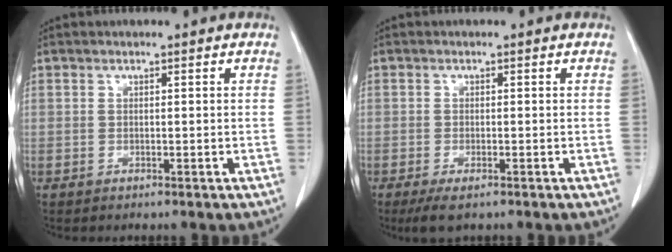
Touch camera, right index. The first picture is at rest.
{"total": 3.1, "force": [-1.9, 0.9, 2.3], "torque": [-0.042, -0.006, -0.029]}